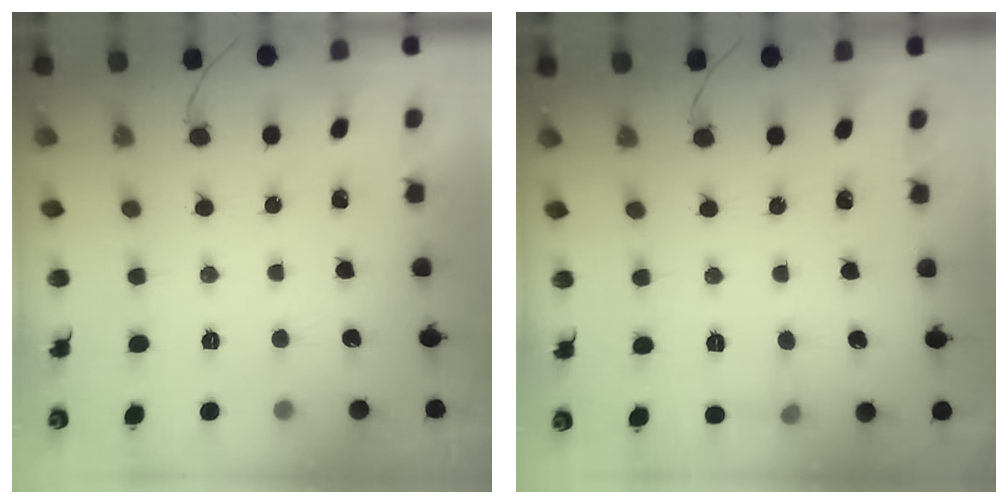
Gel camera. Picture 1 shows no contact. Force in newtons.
{"total": 5.5, "press": 5.2, "slide": 1.7}